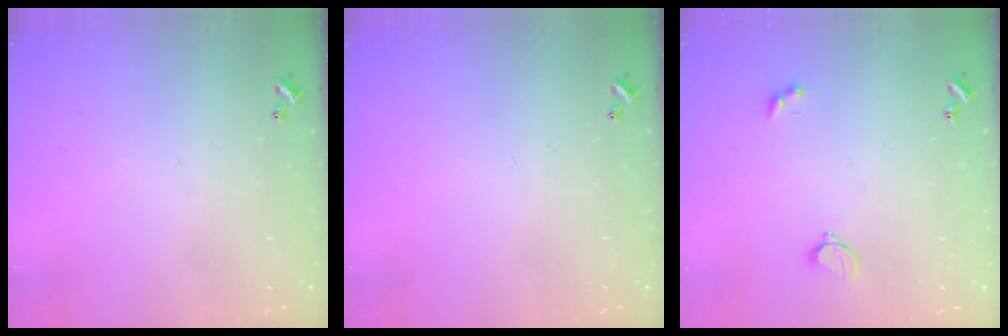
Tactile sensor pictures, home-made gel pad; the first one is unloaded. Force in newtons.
{"total": 0.0}
{"total": 1.8, "press": 1.7, "slide": 0.5}